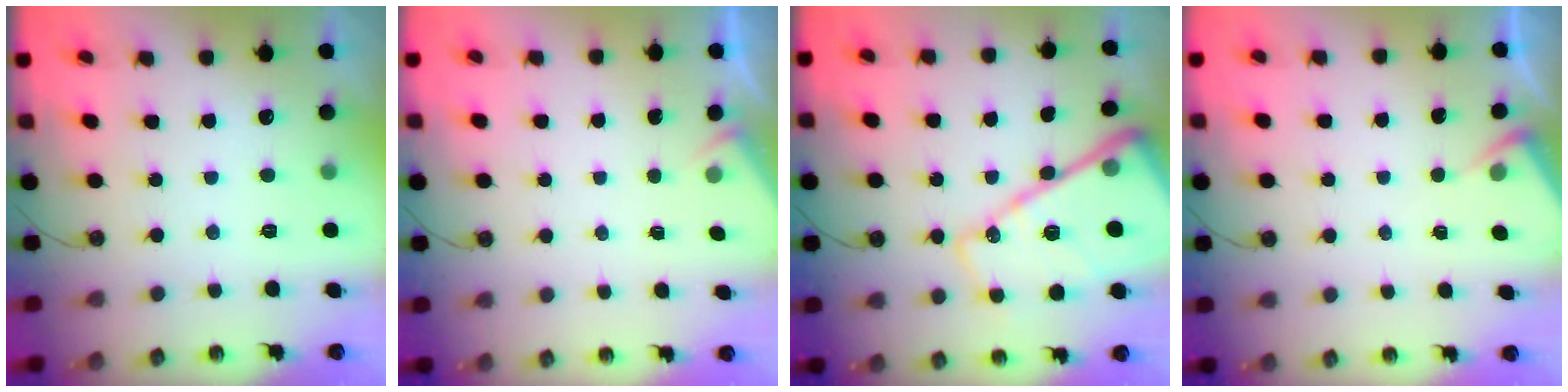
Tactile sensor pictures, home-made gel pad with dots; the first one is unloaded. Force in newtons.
{"total": 2.5, "press": 2.5, "slide": 0.4}
{"total": 21.9, "press": 21.9, "slide": 1.7}
{"total": 3.7, "press": 3.7, "slide": 0.4}